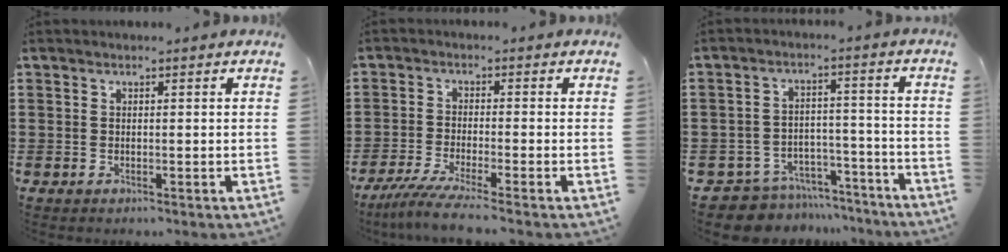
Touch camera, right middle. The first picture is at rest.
{"total": 4.5, "force": [-3.6, -0.3, 2.8], "torque": [-0.068, -0.021, -0.072]}
{"total": 6.5, "force": [-6.3, 1.6, 0.3], "torque": [-0.009, 0.024, -0.126]}